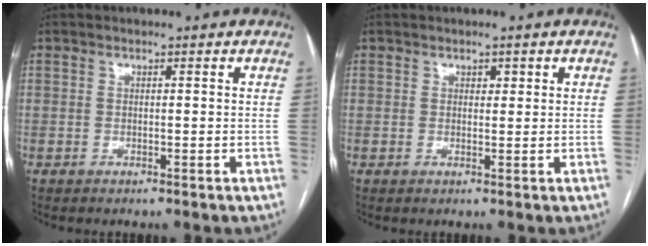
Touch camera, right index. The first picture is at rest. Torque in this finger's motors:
{"motor_torque": [0.01, 0.04, 0.00, 0.00]}